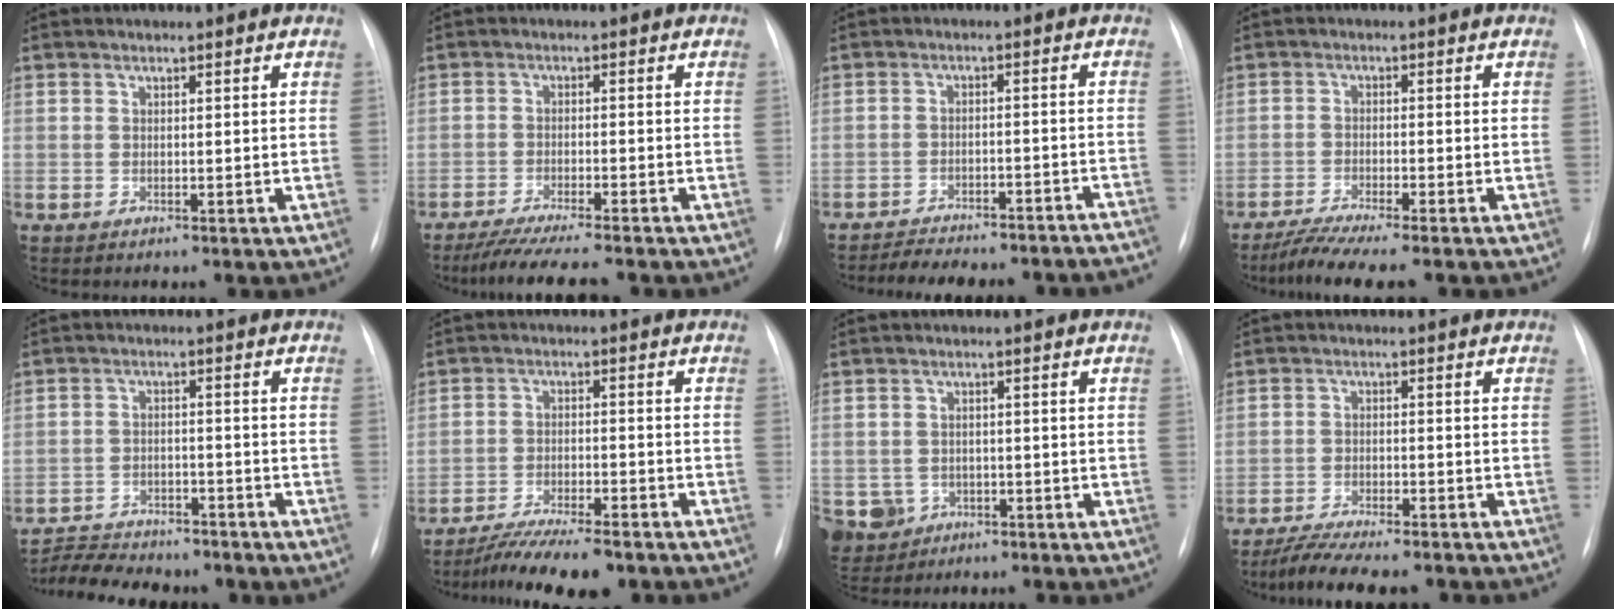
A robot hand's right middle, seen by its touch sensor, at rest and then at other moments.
{"total": 9.0, "force": [-7.8, 0.1, 4.4], "torque": [-0.062, -0.024, -0.123]}
{"total": 16.6, "force": [-15.6, 2.7, 5.0], "torque": [-0.071, 0.016, -0.194]}
{"total": 6.6, "force": [-5.5, -0.3, 3.6], "torque": [-0.060, -0.019, -0.094]}
{"total": 8.5, "force": [-8.0, 2.2, 1.8], "torque": [-0.030, 0.003, -0.123]}
{"total": 10.6, "force": [-8.8, 1.7, 5.8], "torque": [-0.090, -0.020, -0.139]}
{"total": 5.8, "force": [-2.6, 5.1, 0.8], "torque": [-0.025, 0.006, -0.036]}
{"total": 10.0, "force": [-8.6, 1.7, 4.7], "torque": [-0.073, -0.012, -0.133]}